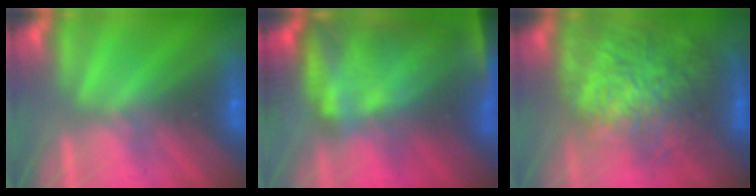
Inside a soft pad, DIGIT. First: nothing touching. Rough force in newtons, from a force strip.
{"total": 10.3}
{"total": 7.8}